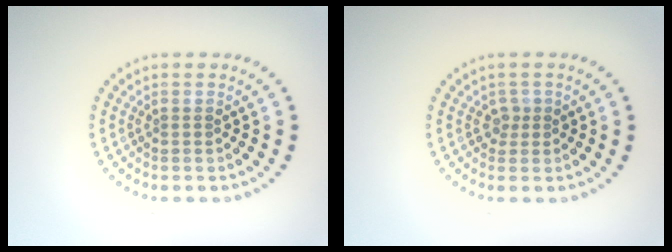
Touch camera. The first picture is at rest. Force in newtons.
{"total": 1.1, "press": 0.8, "slide": 0.7}